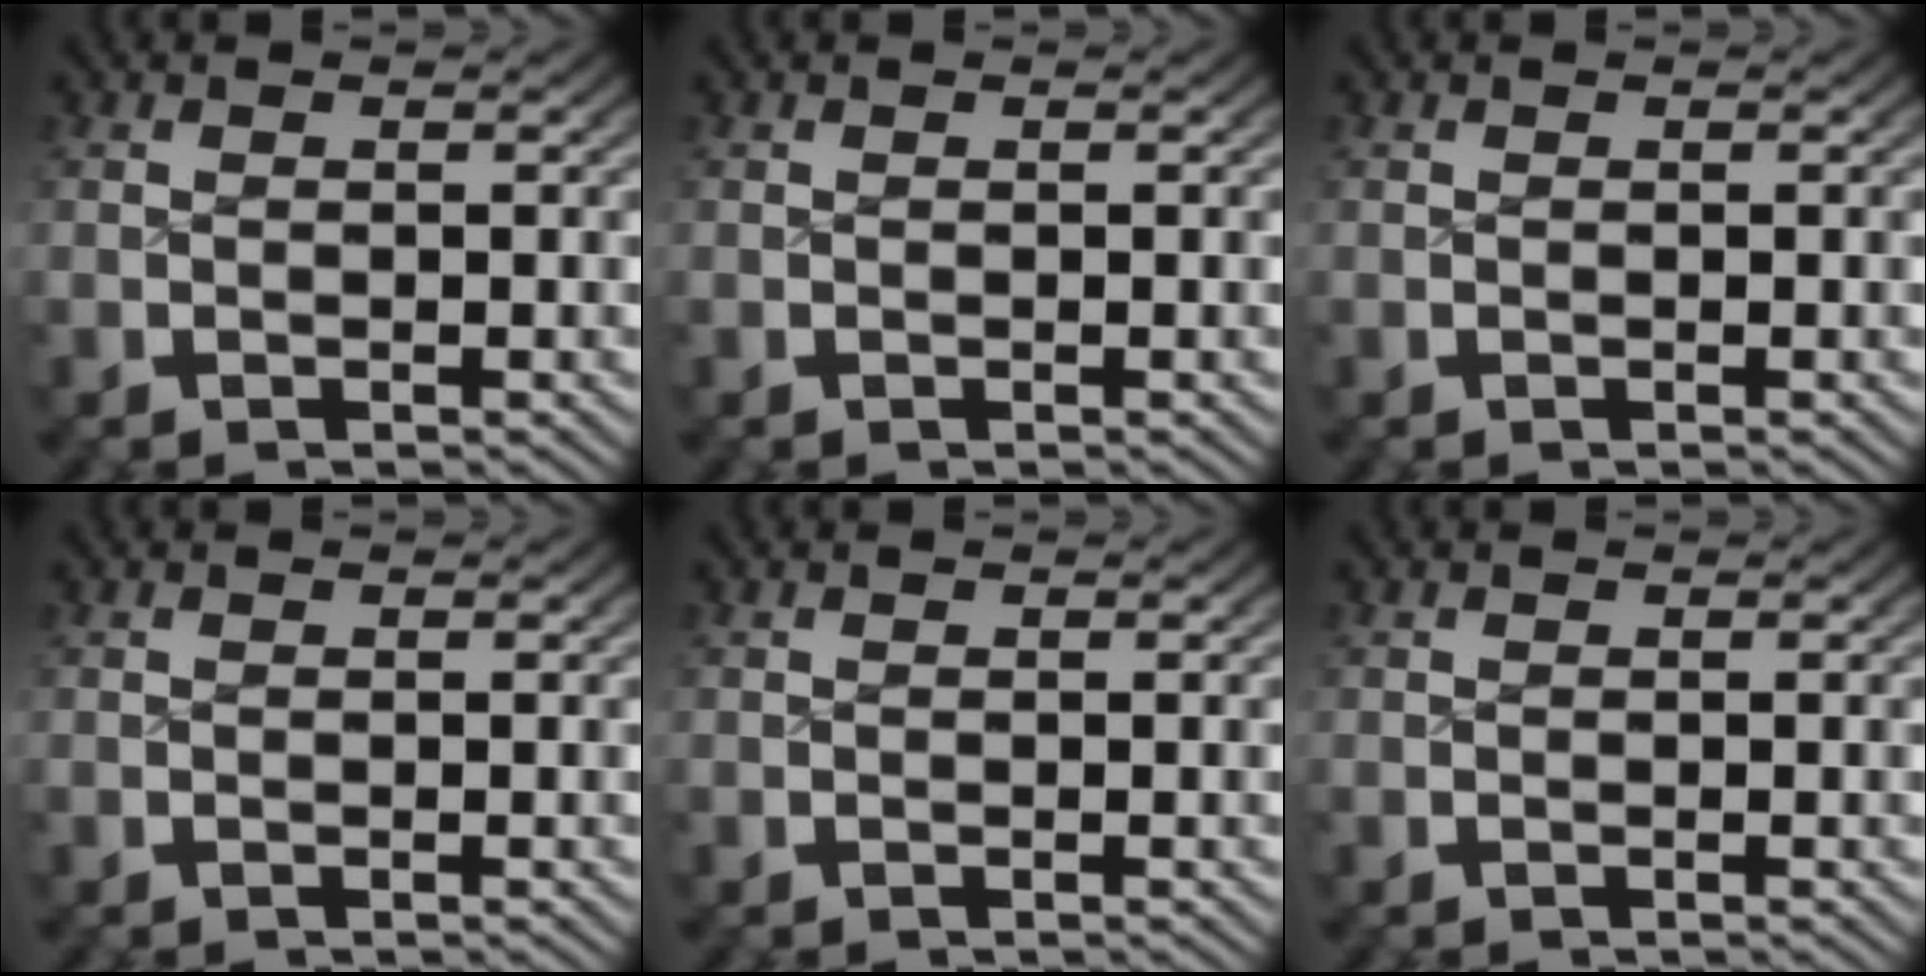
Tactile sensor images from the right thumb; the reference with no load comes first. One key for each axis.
{"total": 0.0}
{"total": 0.0}
{"total": 0.0}
{"total": 0.0}
{"total": 0.0}